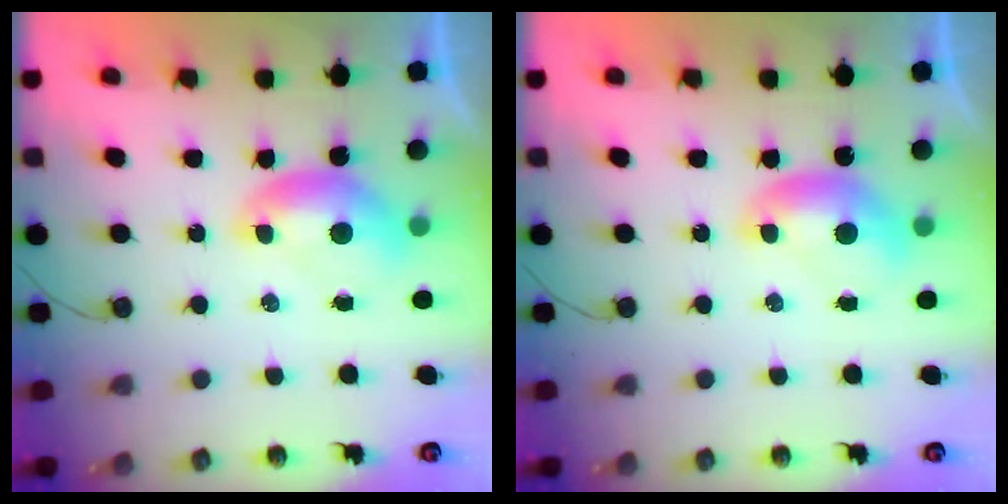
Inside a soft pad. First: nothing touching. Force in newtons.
{"total": 0.0}